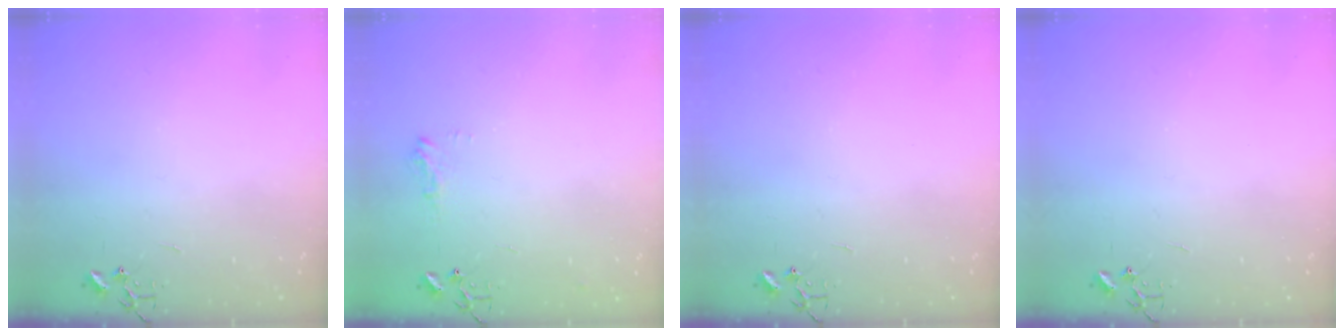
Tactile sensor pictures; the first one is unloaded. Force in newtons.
{"total": 8.2, "press": 8.2, "slide": 0.9}
{"total": 0.0}
{"total": 0.0}